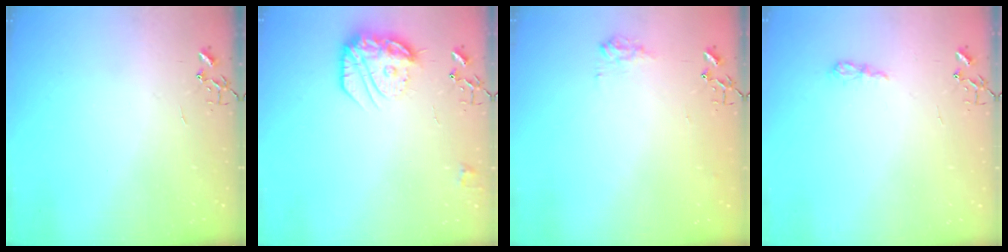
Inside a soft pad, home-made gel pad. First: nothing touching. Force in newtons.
{"total": 17.4, "press": 17.3, "slide": 1.2}
{"total": 8.0, "press": 8.0, "slide": 0.4}
{"total": 6.3, "press": 6.2, "slide": 0.8}